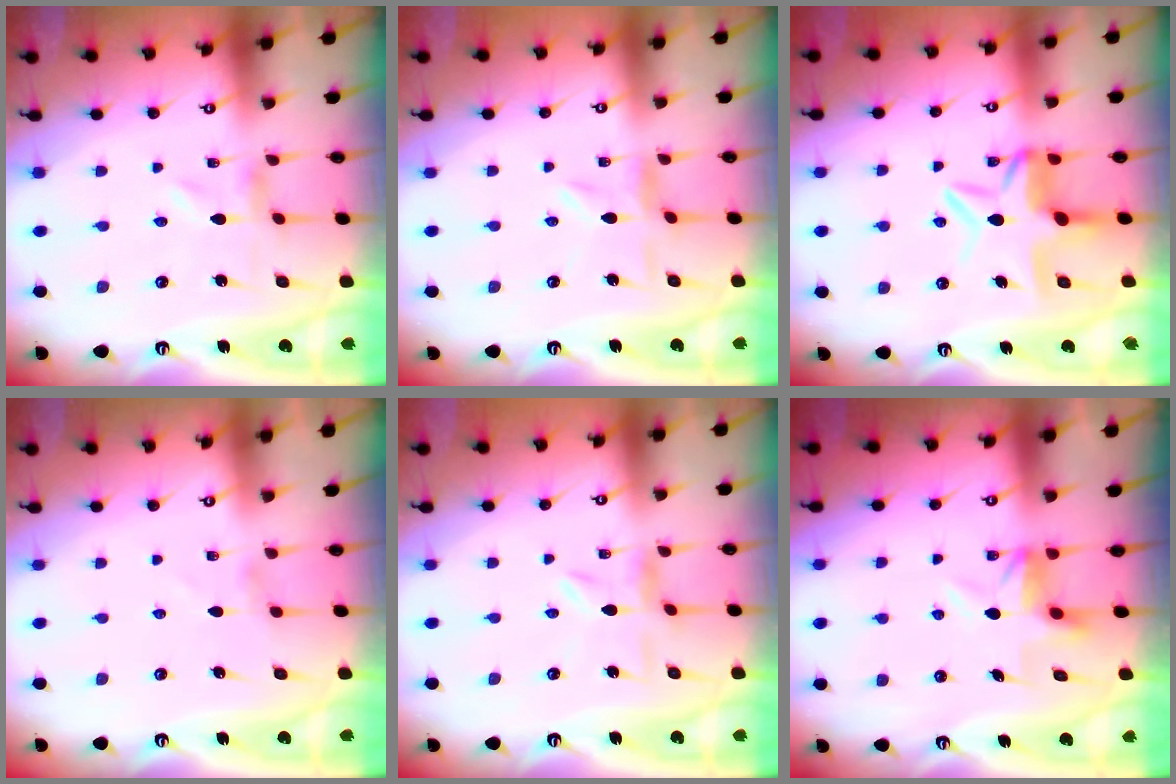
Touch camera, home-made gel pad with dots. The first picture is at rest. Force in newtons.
{"total": 2.1, "press": 2.1, "slide": 0.3}
{"total": 8.1, "press": 7.9, "slide": 1.9}
{"total": 1.0, "press": 1.0, "slide": 0.3}
{"total": 3.7, "press": 3.6, "slide": 0.4}
{"total": 4.8, "press": 4.8, "slide": 0.3}